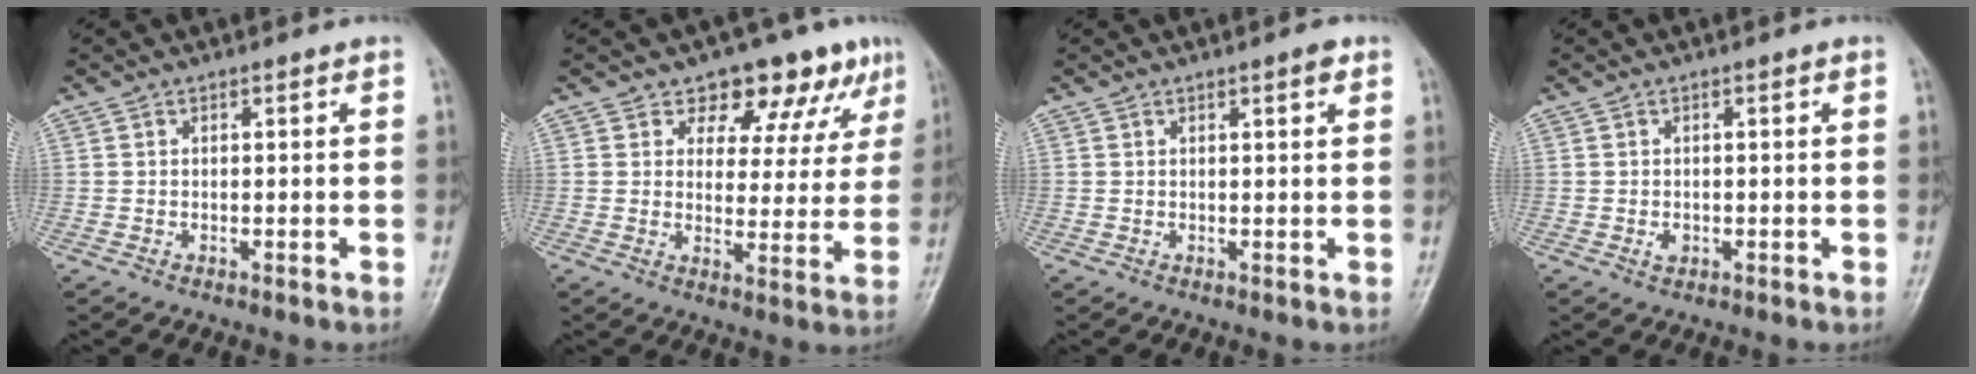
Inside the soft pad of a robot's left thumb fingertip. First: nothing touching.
{"total": 11.7, "force": [7.8, 6.8, 5.5], "torque": [-0.019, -0.037, 0.094]}
{"total": 1.7, "force": [1.0, 0.4, 1.4], "torque": [-0.021, -0.003, 0.013]}
{"total": 1.4, "force": [-0.3, 1.0, 0.9], "torque": [-0.011, 0.000, -0.005]}